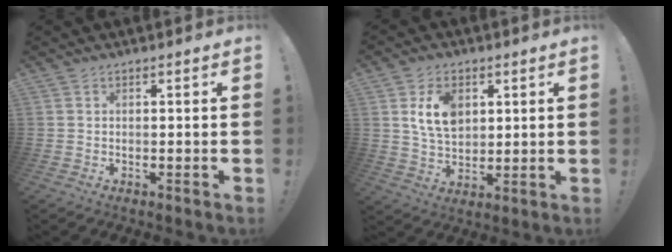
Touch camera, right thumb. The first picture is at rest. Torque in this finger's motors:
{"motor_torque": [0.71, 0.68, 0.23, -0.02, 0.01]}